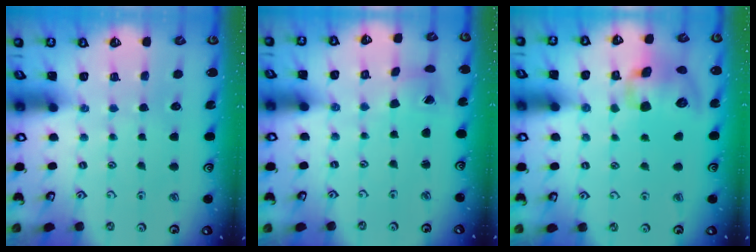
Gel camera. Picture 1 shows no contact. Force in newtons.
{"total": 2.2, "press": 2.2, "slide": 0.3}
{"total": 13.7, "press": 13.5, "slide": 2.4}